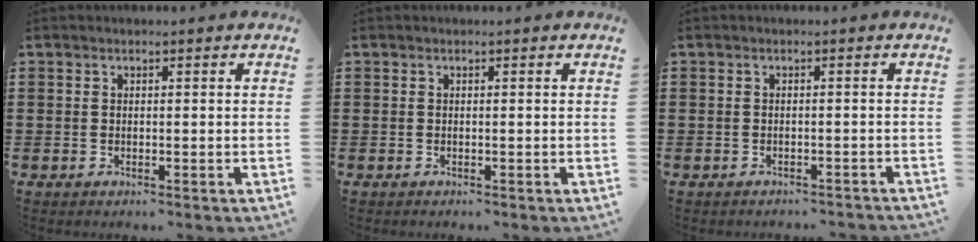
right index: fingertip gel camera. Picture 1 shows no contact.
{"total": 0.0}
{"total": 0.9, "force": [-0.9, 0.0, 0.2], "torque": [-0.008, -0.002, -0.018]}